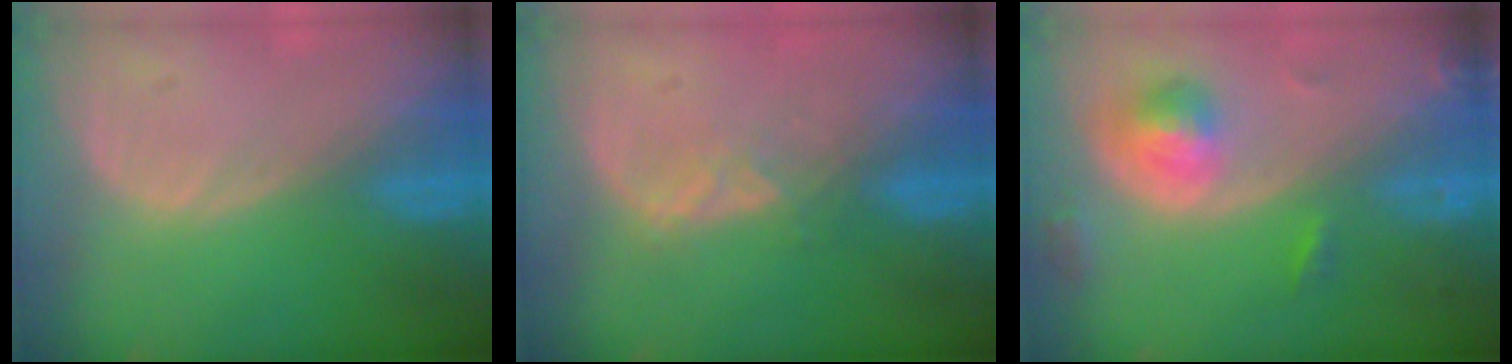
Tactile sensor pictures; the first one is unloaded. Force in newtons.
{"total": 2.6, "press": 2.5, "slide": 0.8}
{"total": 5.5, "press": 4.9, "slide": 2.3}